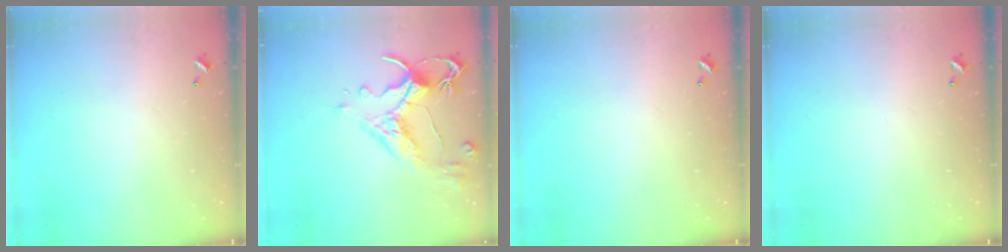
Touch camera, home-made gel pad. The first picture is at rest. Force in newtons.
{"total": 3.2, "press": 2.9, "slide": 1.4}
{"total": 0.0}
{"total": 0.0}